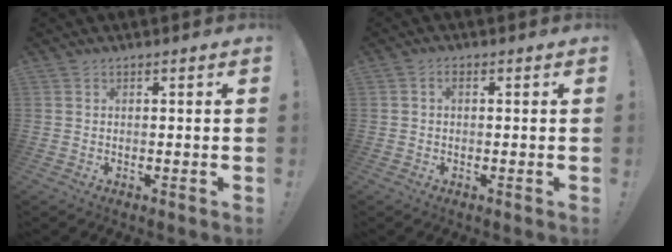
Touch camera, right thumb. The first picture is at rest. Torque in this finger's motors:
{"motor_torque": [-0.25, 0.11, -0.18, 0.12, 0.10]}